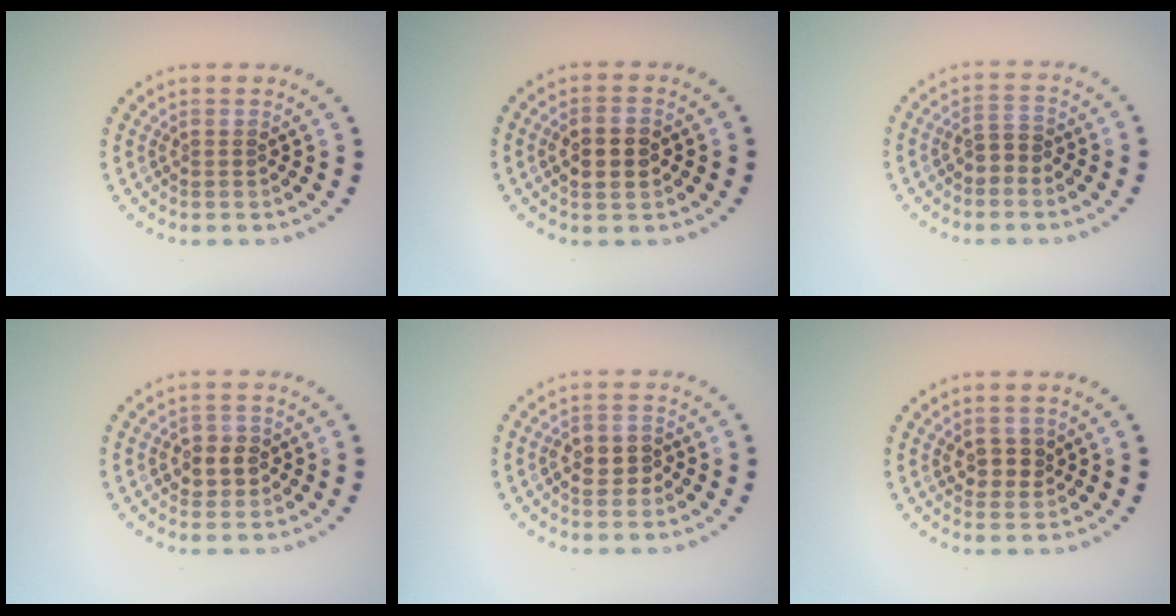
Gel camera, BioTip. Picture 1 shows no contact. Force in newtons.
{"total": 2.9, "press": 2.9, "slide": 0.2}
{"total": 1.9, "press": 1.8, "slide": 0.6}
{"total": 2.3, "press": 2.3, "slide": 0.6}
{"total": 1.9, "press": 1.8, "slide": 0.6}
{"total": 2.0, "press": 2.0, "slide": 0.6}